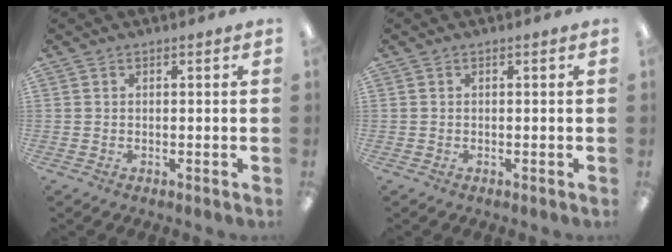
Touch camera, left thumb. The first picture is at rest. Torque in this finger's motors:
{"motor_torque": [0.00, 0.00, 0.23, -0.09, 0.00]}